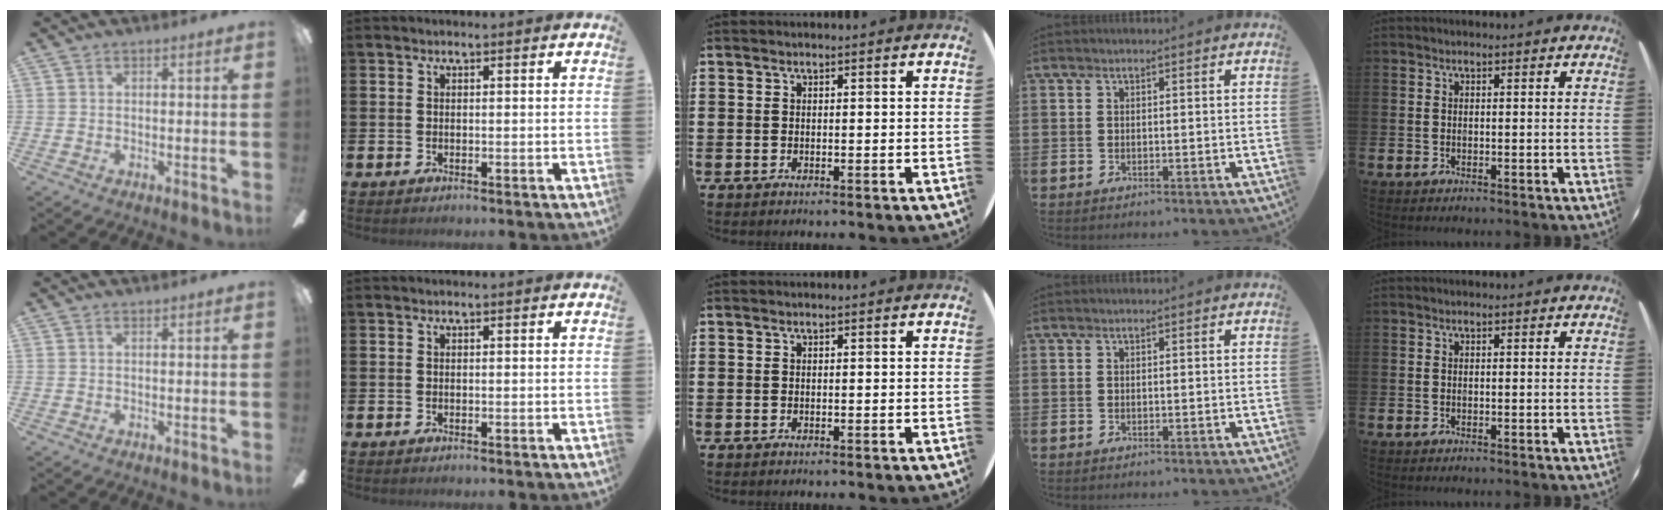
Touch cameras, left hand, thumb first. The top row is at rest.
{}